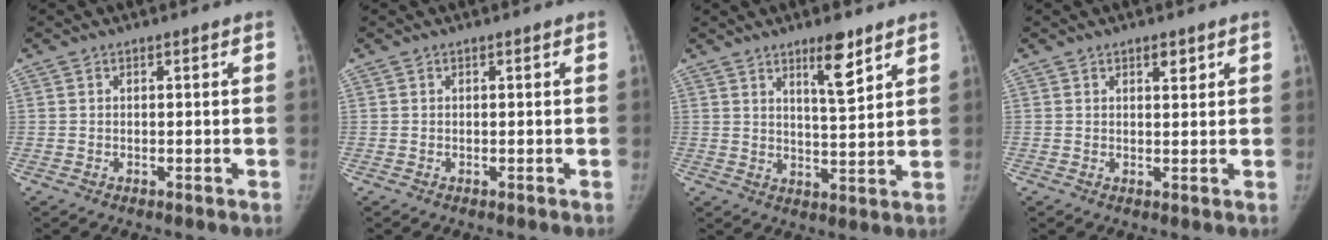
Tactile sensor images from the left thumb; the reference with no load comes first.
{"total": 0.0}
{"total": 7.3, "force": [4.8, 1.6, 5.3], "torque": [-0.074, -0.037, 0.077]}
{"total": 2.2, "force": [1.4, 1.0, 1.4], "torque": [-0.010, -0.008, 0.021]}